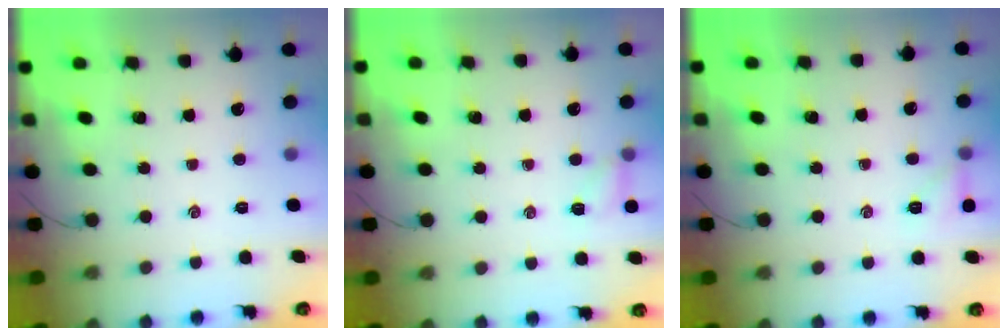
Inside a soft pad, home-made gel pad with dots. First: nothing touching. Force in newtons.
{"total": 4.2, "press": 4.0, "slide": 1.1}
{"total": 6.3, "press": 6.1, "slide": 1.5}